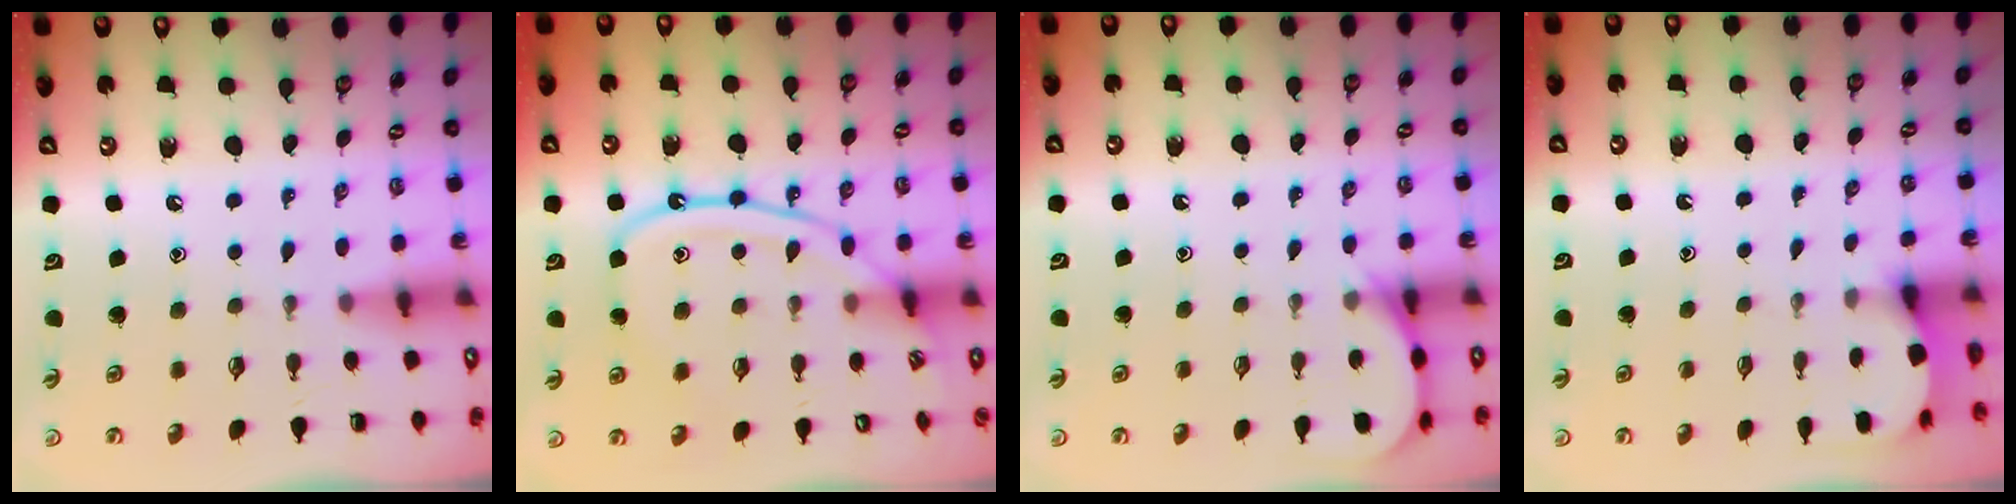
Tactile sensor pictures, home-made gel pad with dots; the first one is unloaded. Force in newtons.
{"total": 12.7, "press": 12.6, "slide": 1.4}
{"total": 4.8, "press": 4.7, "slide": 0.6}
{"total": 2.4, "press": 2.4, "slide": 0.3}